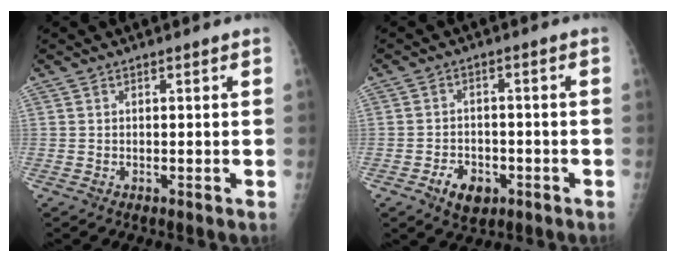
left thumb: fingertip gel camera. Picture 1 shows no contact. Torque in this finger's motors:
{"motor_torque": [-0.21, 0.22, 0.14, 0.10, 0.00]}